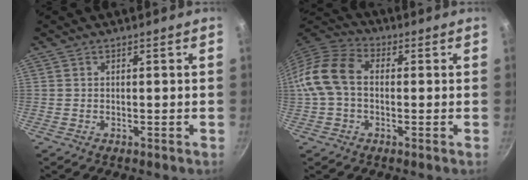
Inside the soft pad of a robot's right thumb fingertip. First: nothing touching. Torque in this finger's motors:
{"motor_torque": [-0.60, 0.81, 0.65, -0.67, 0.24]}